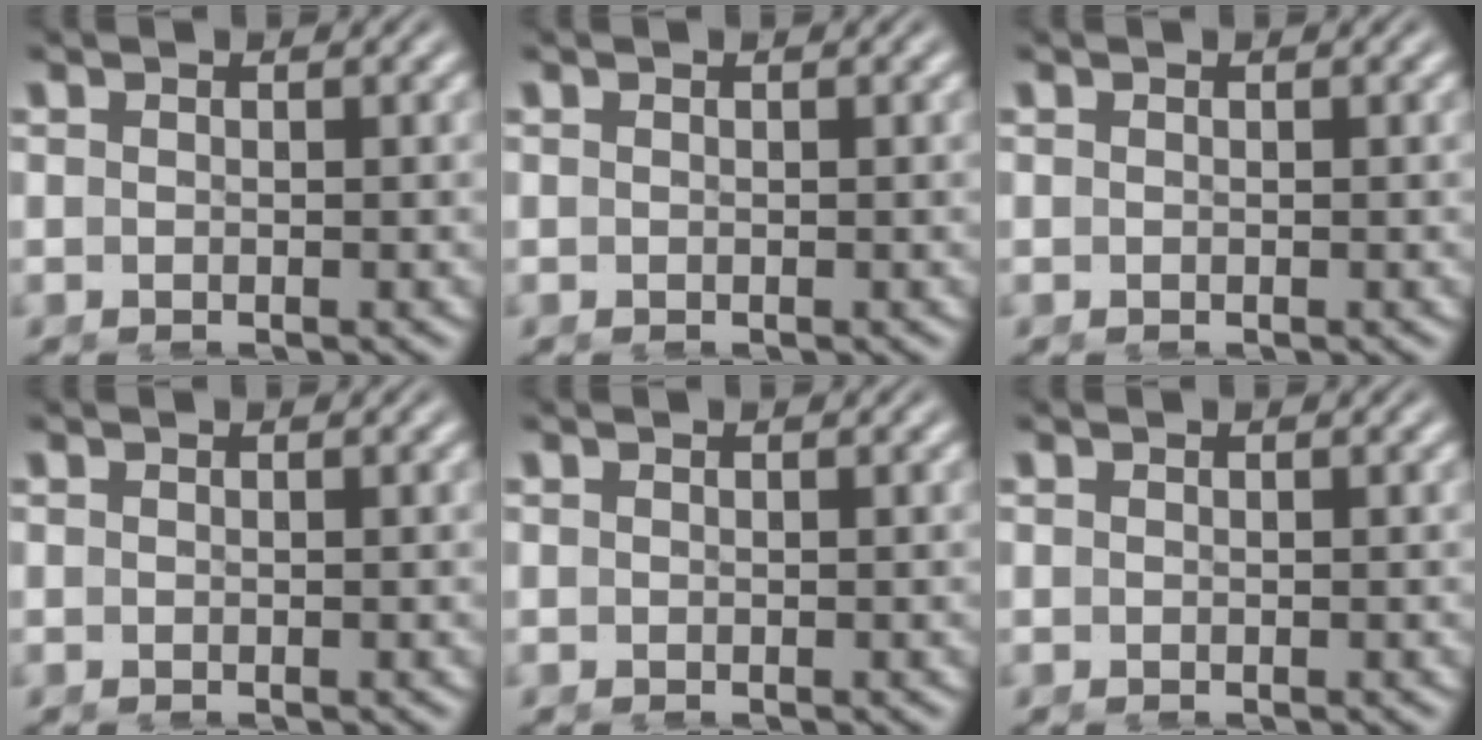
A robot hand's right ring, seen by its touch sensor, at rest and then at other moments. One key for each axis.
{"total": 0.0}
{"total": 0.0}
{"total": 0.0}
{"total": 0.0}
{"total": 0.0}